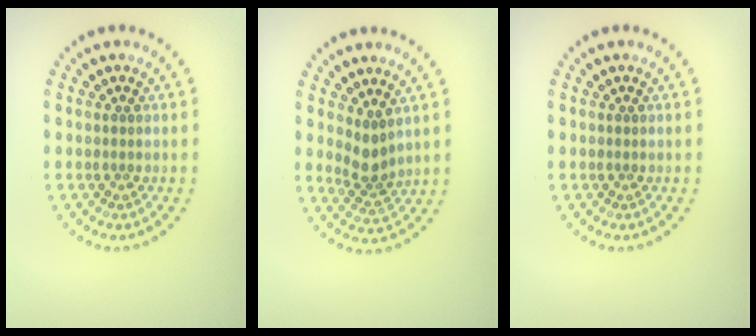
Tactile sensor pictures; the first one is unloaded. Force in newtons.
{"total": 2.4, "press": 1.8, "slide": 1.6}
{"total": 0.0}